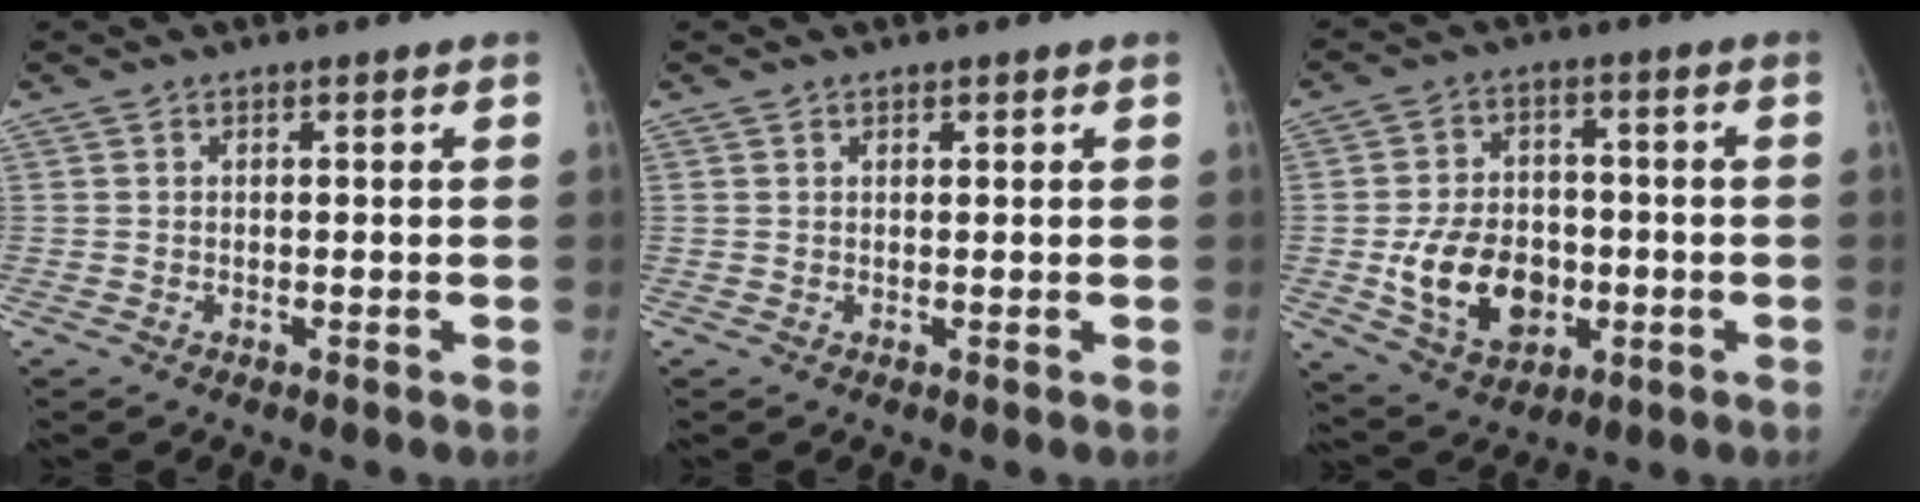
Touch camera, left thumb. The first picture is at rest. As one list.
[{"total": 0.6, "force": [0.5, 0.4, 0.2], "torque": [0.002, -0.003, 0.005]}, {"total": 13.6, "force": [-2.6, 10.1, 8.8], "torque": [-0.115, 0.007, -0.033]}]